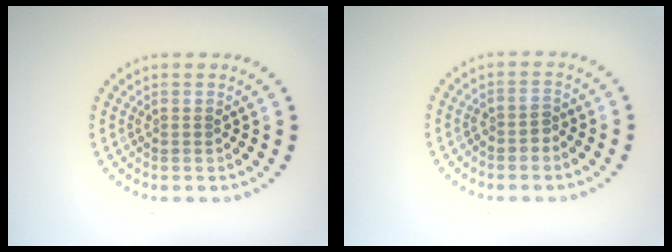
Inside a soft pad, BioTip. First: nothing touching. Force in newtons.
{"total": 1.1, "press": 1.0, "slide": 0.6}